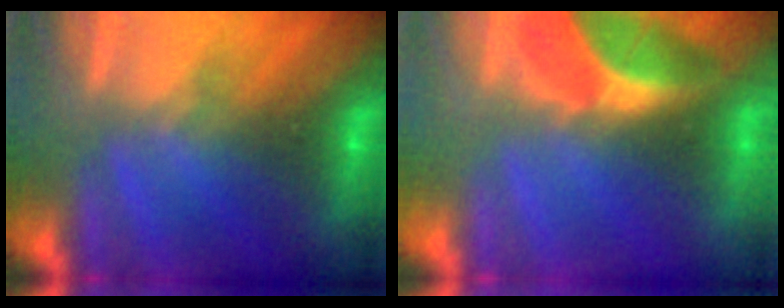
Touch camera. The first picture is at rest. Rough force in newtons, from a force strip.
{"total": 2.2}